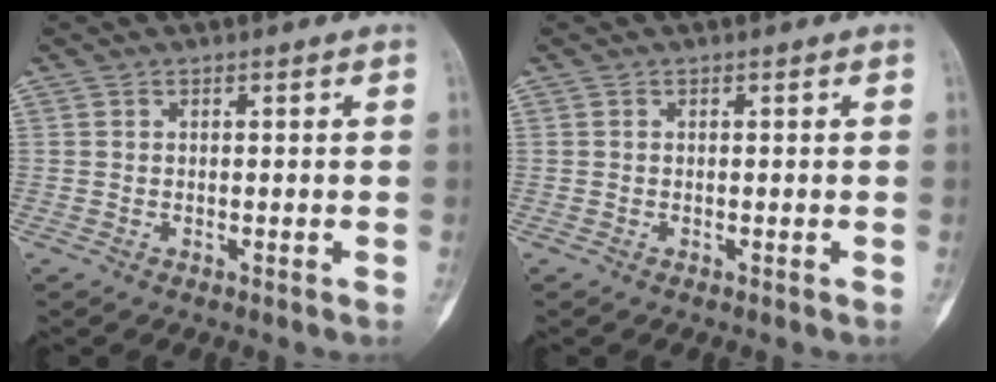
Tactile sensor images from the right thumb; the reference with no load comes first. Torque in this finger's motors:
{"motor_torque": [-0.02, -0.06, 0.10, -0.11, -0.02]}